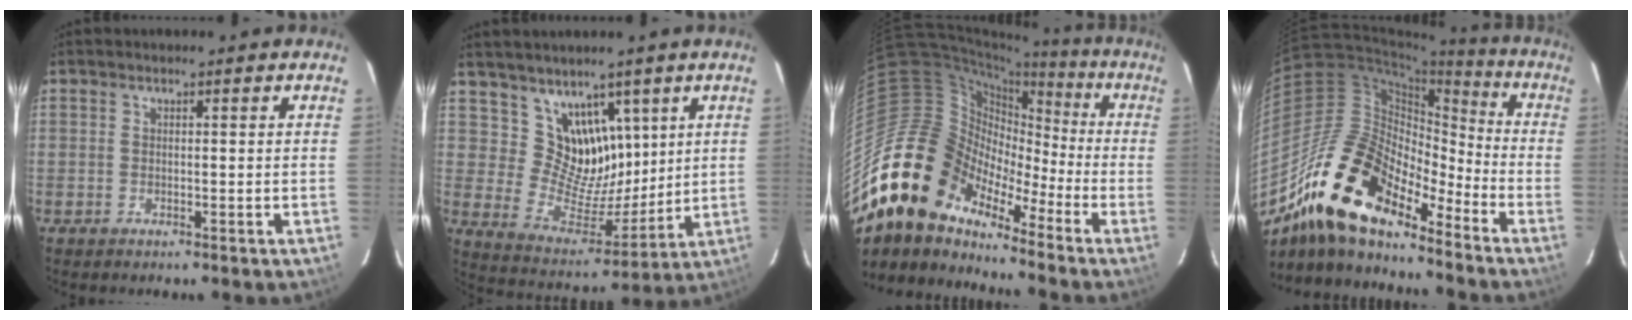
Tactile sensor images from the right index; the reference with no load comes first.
{"total": 11.5, "force": [6.7, 8.3, 4.4], "torque": [-0.068, -0.006, 0.137]}
{"total": 17.2, "force": [-12.6, 10.0, 6.1], "torque": [-0.112, 0.022, -0.249]}
{"total": 20.7, "force": [-15.2, 7.8, 11.6], "torque": [-0.206, -0.010, -0.289]}